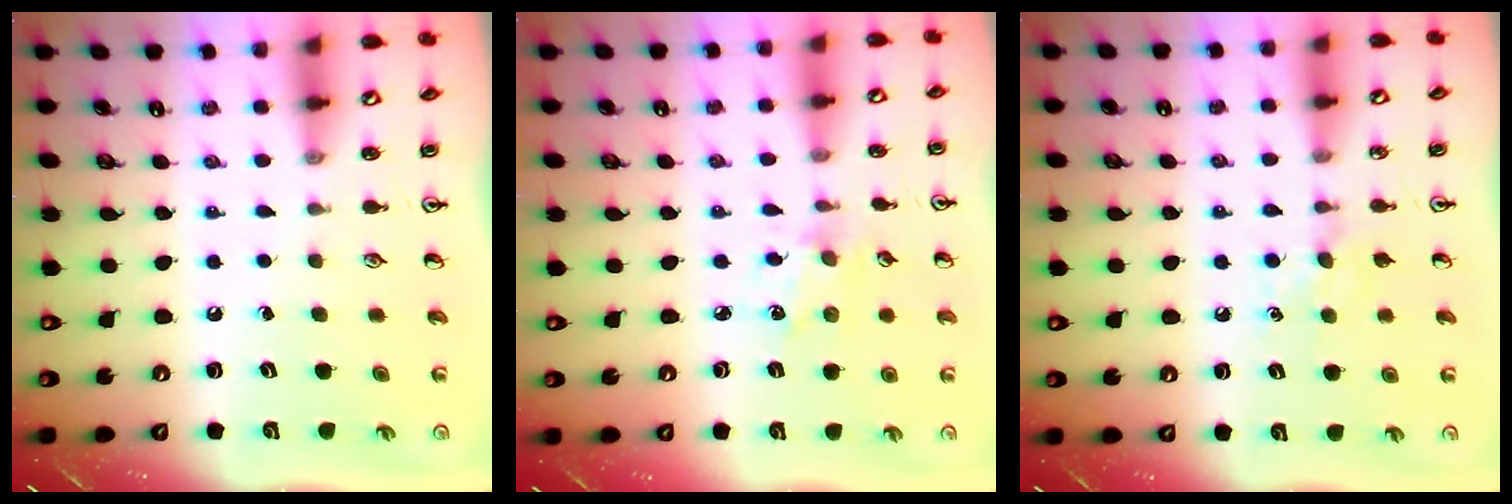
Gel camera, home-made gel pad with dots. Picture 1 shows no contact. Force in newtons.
{"total": 2.3, "press": 2.3, "slide": 0.4}
{"total": 4.5, "press": 4.5, "slide": 0.7}